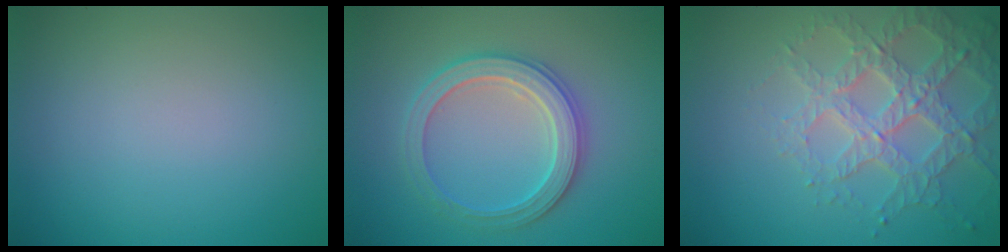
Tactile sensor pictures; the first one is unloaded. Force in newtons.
{"total": 4.8, "press": 4.8, "slide": 0.7}
{"total": 4.3, "press": 4.1, "slide": 1.2}